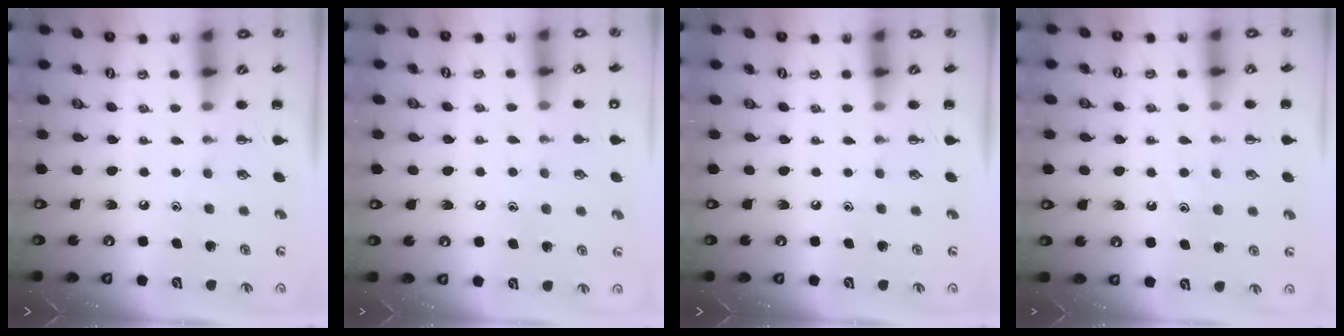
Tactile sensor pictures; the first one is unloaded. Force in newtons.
{"total": 6.7, "press": 6.5, "slide": 1.7}
{"total": 0.0}
{"total": 8.4, "press": 8.4, "slide": 1.0}